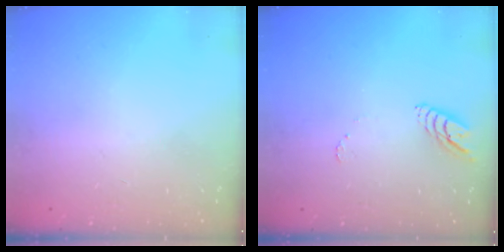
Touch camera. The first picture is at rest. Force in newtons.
{"total": 5.6, "press": 5.6, "slide": 0.3}